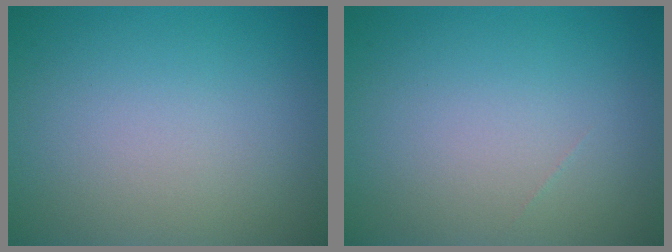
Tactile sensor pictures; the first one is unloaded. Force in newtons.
{"total": 0.0}